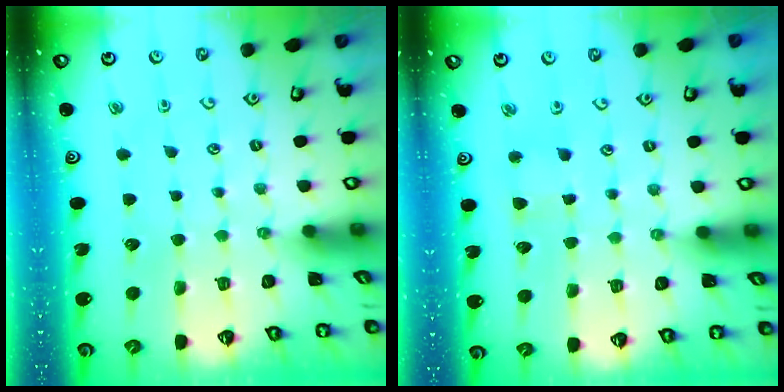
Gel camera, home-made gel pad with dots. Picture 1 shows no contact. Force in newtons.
{"total": 3.7, "press": 3.7, "slide": 0.4}